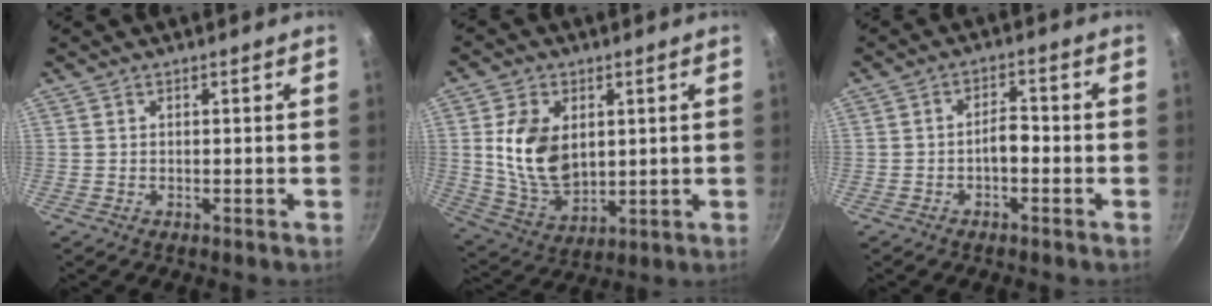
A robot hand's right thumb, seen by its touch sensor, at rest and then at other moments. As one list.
[{"total": 13.3, "force": [2.3, 9.0, 9.6], "torque": [-0.157, -0.023, 0.056]}, {"total": 3.5, "force": [-1.3, 1.8, 2.7], "torque": [-0.031, 0.022, -0.025]}]